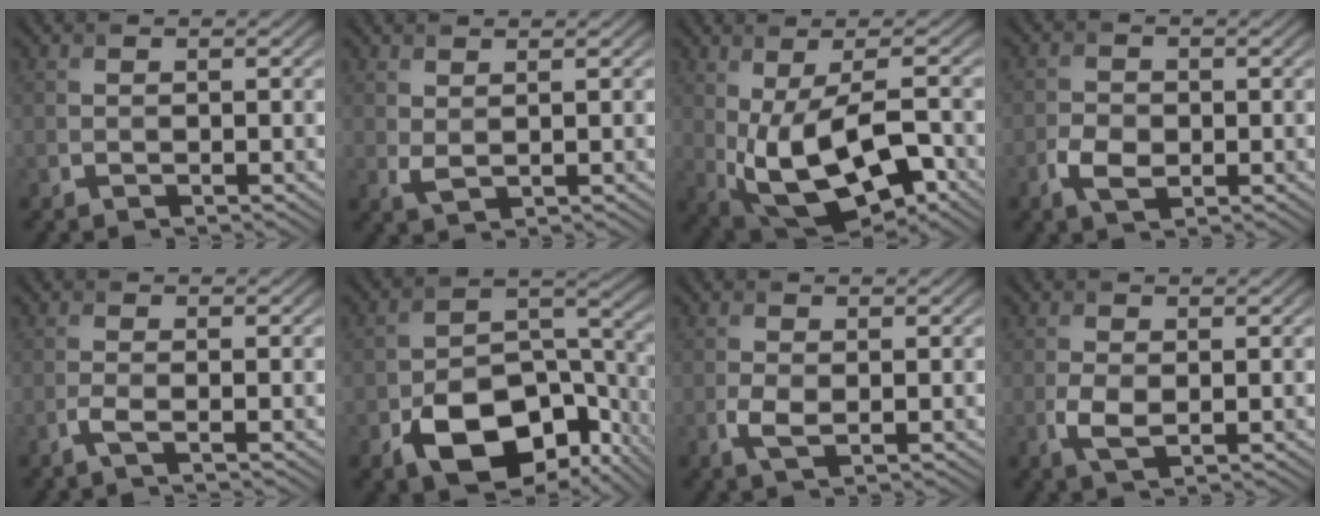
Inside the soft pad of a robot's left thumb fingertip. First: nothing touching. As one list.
[{"total": 1.6, "force": [0.8, 0.7, 1.1], "torque": [-0.032, -0.003, 0.020]}, {"total": 12.8, "force": [-2.8, 6.0, 11.0], "torque": [-0.210, -0.016, -0.037]}, {"total": 3.4, "force": [-1.1, 2.2, 2.2], "torque": [-0.050, -0.005, -0.026]}, {"total": 1.6, "force": [-0.9, 0.2, 1.4], "torque": [-0.033, 0.004, -0.024]}, {"total": 13.4, "force": [-6.8, 7.9, 8.4], "torque": [-0.143, -0.028, -0.114]}, {"total": 2.3, "force": [-0.5, 1.2, 1.9], "torque": [-0.048, -0.005, -0.009]}, {"total": 3.0, "force": [-0.5, 1.6, 2.5], "torque": [-0.060, -0.006, -0.008]}]